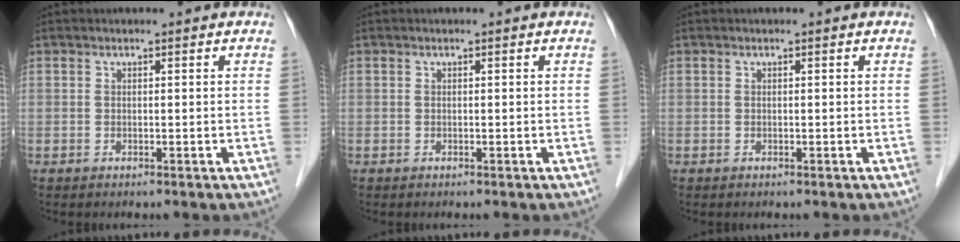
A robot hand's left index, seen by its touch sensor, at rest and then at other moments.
{"total": 0.0}
{"total": 0.0}